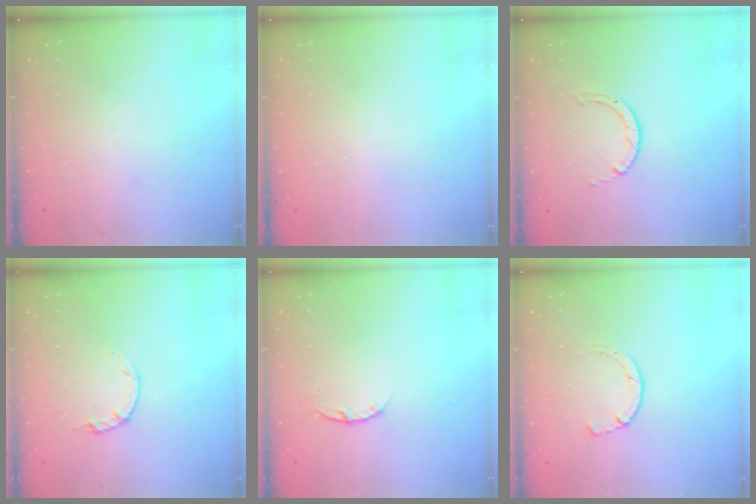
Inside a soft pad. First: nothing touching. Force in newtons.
{"total": 2.6, "press": 2.6, "slide": 0.2}
{"total": 1.4, "press": 1.4, "slide": 0.1}
{"total": 2.2, "press": 2.1, "slide": 0.4}
{"total": 3.8, "press": 3.8, "slide": 0.5}
{"total": 1.5, "press": 1.5, "slide": 0.3}